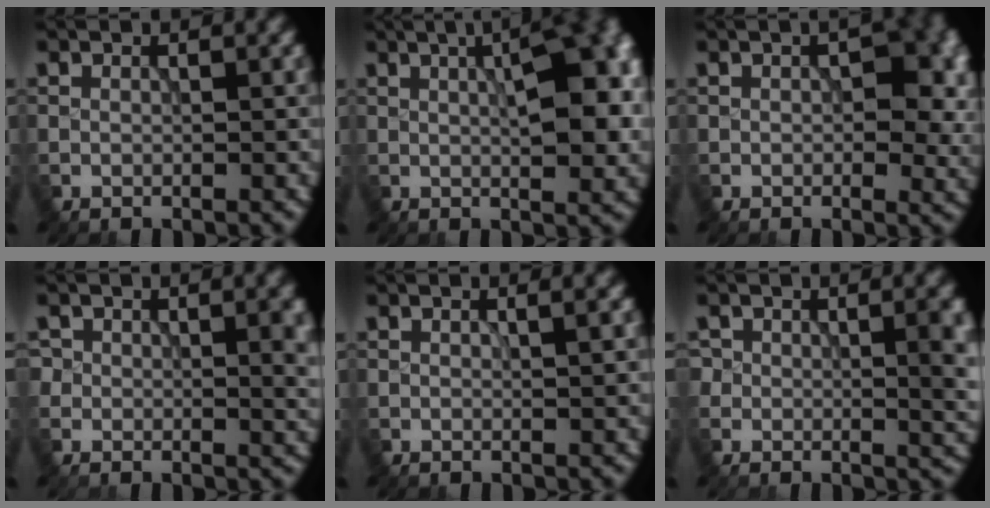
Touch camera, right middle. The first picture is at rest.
{"total": 10.6, "force": [1.7, 4.3, 9.6], "torque": [-0.086, 0.030, 0.011]}
{"total": 6.7, "force": [0.7, 3.7, 5.5], "torque": [-0.060, 0.000, 0.009]}
{"total": 3.2, "force": [0.6, 2.1, 2.3], "torque": [-0.026, -0.005, 0.006]}
{"total": 0.8, "force": [0.4, -0.1, 0.7], "torque": [-0.012, 0.004, 0.004]}
{"total": 3.8, "force": [0.5, 2.1, 3.1], "torque": [-0.035, -0.004, 0.007]}